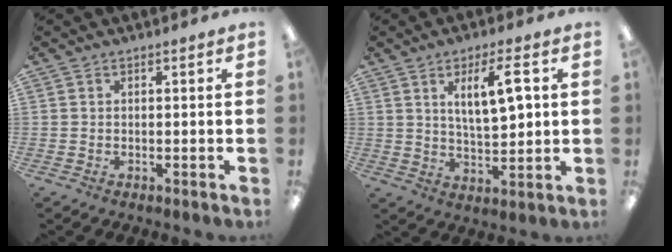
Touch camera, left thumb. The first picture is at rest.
{"total": 9.2, "force": [3.8, 3.0, 7.8], "torque": [-0.133, -0.004, 0.061]}